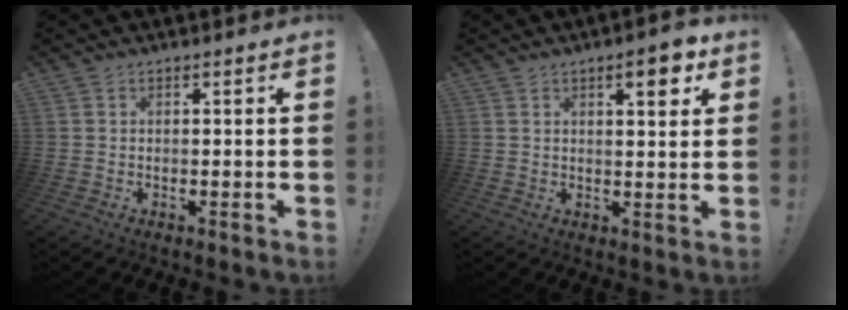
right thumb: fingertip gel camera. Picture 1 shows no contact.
{"total": 6.3, "force": [3.2, 1.7, 5.1], "torque": [-0.055, -0.014, 0.044]}